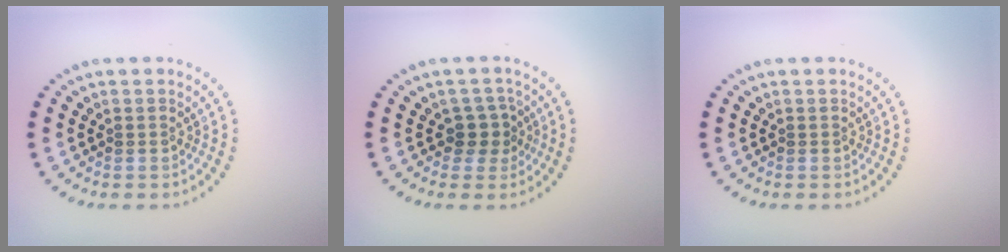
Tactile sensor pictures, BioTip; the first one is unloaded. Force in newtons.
{"total": 2.2, "press": 1.7, "slide": 1.4}
{"total": 0.0}